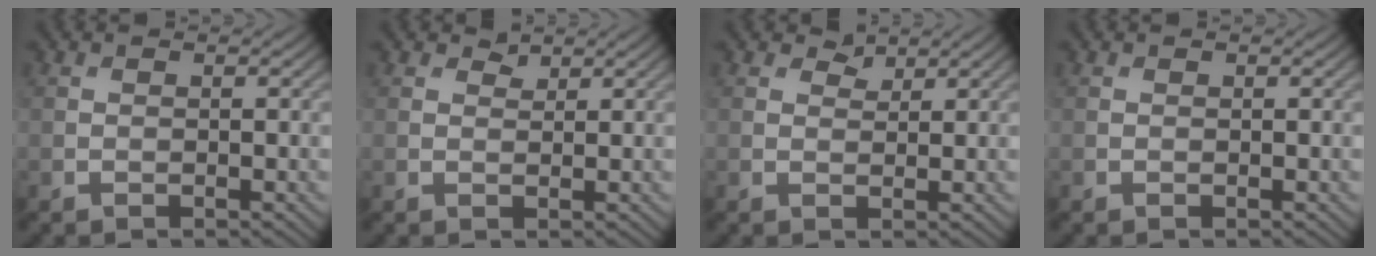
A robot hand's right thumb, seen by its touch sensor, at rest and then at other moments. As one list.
[{"total": 1.2, "force": [1.0, 0.5, 0.3], "torque": [-0.003, -0.004, 0.020]}, {"total": 1.6, "force": [1.4, 0.8, 0.5], "torque": [-0.008, -0.003, 0.025]}, {"total": 0.0}]